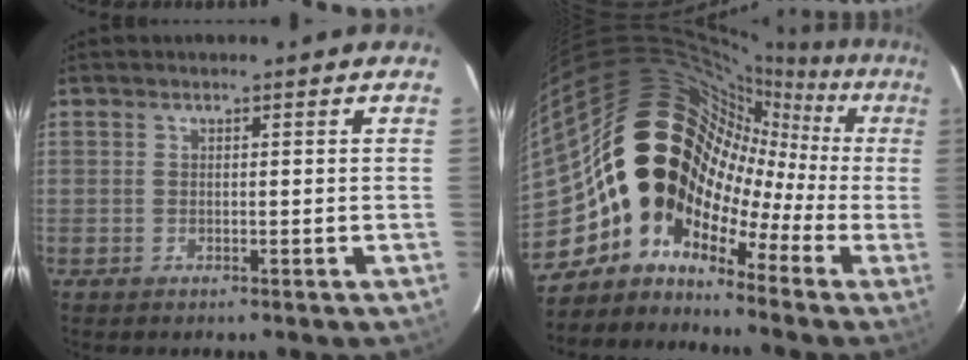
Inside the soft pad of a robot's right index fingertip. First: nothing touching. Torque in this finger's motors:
{"motor_torque": [1.65, -0.49, 1.05, 0.16]}